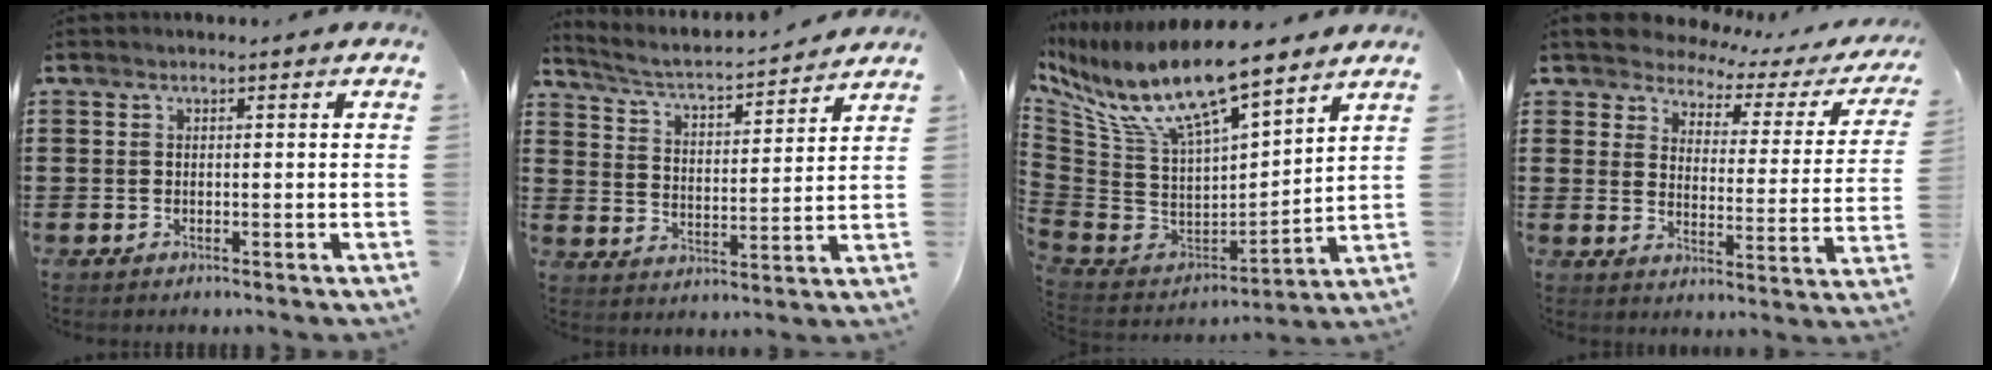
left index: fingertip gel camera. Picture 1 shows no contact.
{"total": 3.7, "force": [3.4, 0.3, 1.3], "torque": [-0.045, -0.030, 0.050]}
{"total": 12.7, "force": [9.4, 2.5, 8.1], "torque": [-0.202, -0.069, 0.160]}
{"total": 3.6, "force": [3.4, 1.1, 0.3], "torque": [-0.035, -0.025, 0.053]}